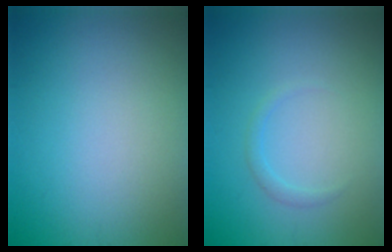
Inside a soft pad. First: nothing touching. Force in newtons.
{"total": 0.9, "press": 0.9, "slide": 0.1}